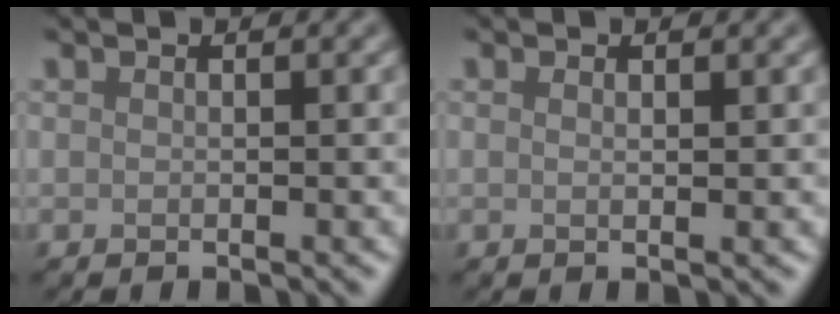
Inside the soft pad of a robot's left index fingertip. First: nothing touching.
{"total": 0.7, "force": [0.3, 0.1, 0.6], "torque": [-0.010, -0.002, 0.002]}